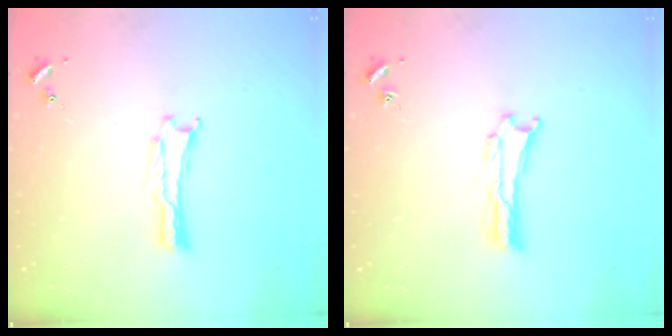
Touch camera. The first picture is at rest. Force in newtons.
{"total": 0.0}